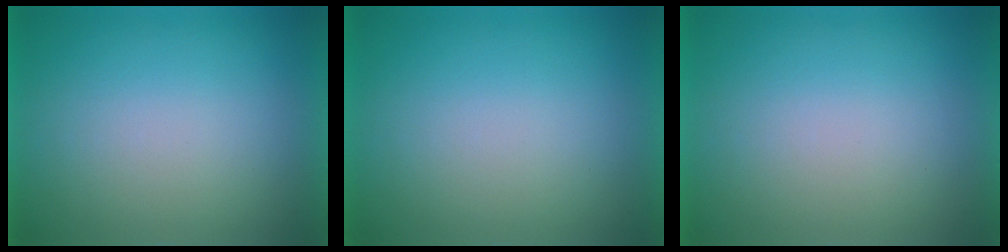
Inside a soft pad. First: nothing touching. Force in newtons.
{"total": 0.0}
{"total": 0.0}